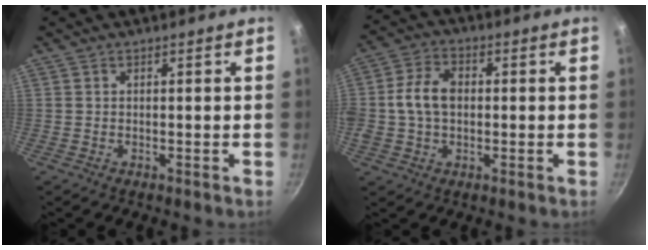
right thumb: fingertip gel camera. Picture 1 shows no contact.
{"total": 8.6, "force": [0.2, 6.1, 6.0], "torque": [-0.103, 0.019, -0.007]}